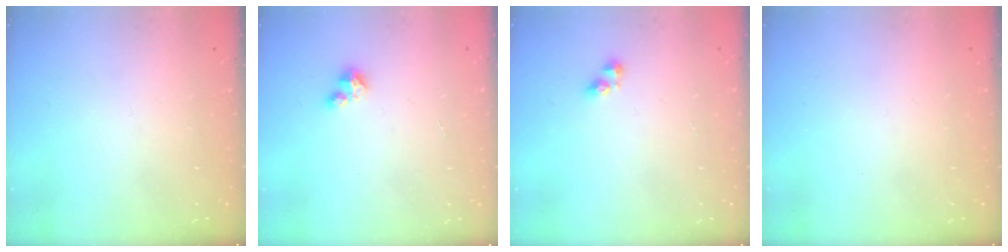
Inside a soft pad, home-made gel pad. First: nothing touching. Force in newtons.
{"total": 2.0, "press": 2.0, "slide": 0.2}
{"total": 3.8, "press": 3.7, "slide": 0.4}
{"total": 0.0}